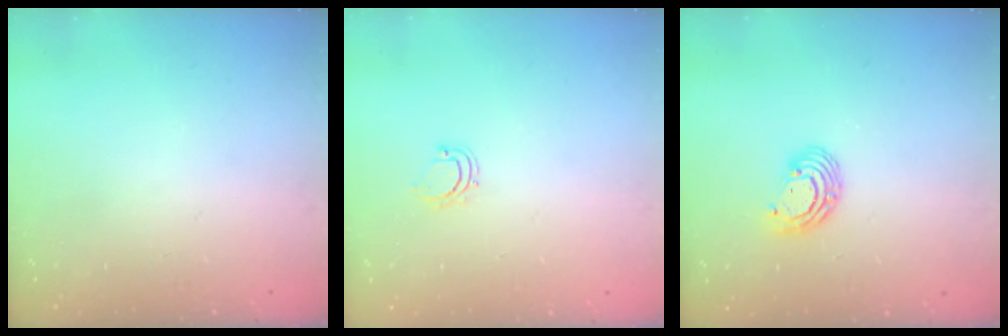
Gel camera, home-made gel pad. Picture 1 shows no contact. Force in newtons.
{"total": 4.3, "press": 4.2, "slide": 0.6}
{"total": 7.2, "press": 7.2, "slide": 1.0}